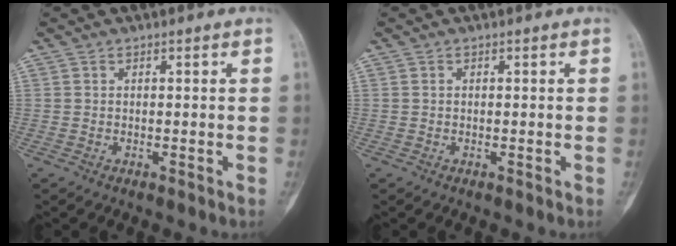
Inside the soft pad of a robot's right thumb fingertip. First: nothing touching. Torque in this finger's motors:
{"motor_torque": [0.27, 0.13, 0.02, -0.11, 0.03]}